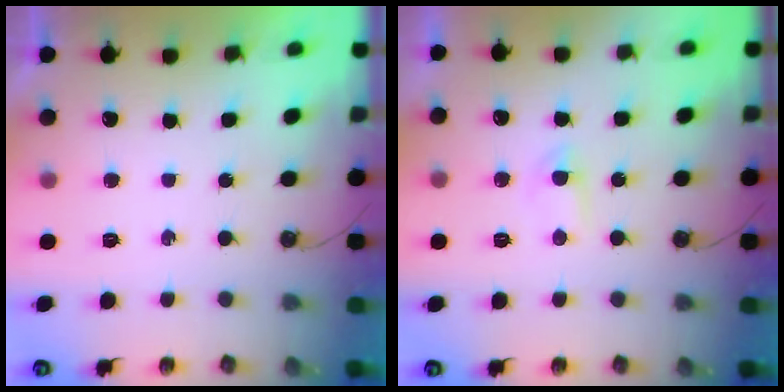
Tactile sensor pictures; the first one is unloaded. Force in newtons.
{"total": 3.3, "press": 3.3, "slide": 0.5}